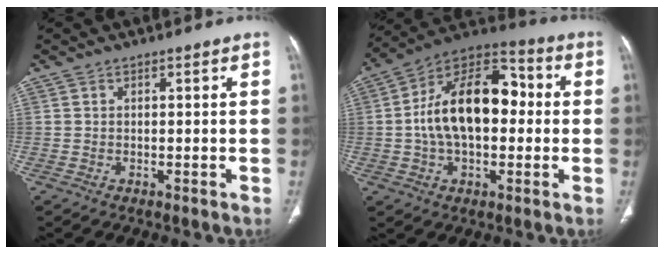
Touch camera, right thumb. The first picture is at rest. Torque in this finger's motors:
{"motor_torque": [-0.15, 2.47, 1.70, -0.46, 0.18]}